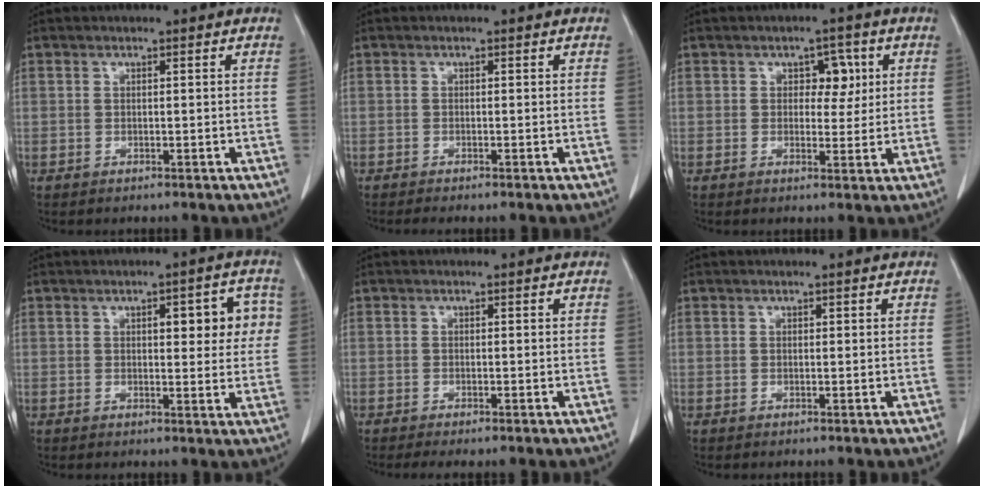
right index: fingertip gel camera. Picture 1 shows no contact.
{"total": 0.6, "force": [-0.4, 0.0, 0.4], "torque": [-0.007, -0.001, -0.008]}
{"total": 4.1, "force": [1.2, 2.5, 2.9], "torque": [-0.030, 0.010, 0.018]}
{"total": 7.4, "force": [2.1, 2.6, 6.6], "torque": [-0.068, 0.016, 0.022]}
{"total": 1.5, "force": [-0.9, 0.3, 1.2], "torque": [-0.019, -0.004, -0.015]}
{"total": 0.0}